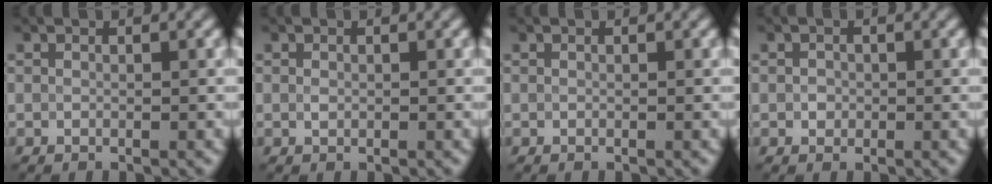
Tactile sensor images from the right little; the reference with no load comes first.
{"total": 0.5, "force": [0.0, 0.4, 0.3], "torque": [-0.006, -0.002, 0.001]}
{"total": 0.0}
{"total": 0.9, "force": [0.0, 0.9, 0.3], "torque": [-0.002, -0.002, -0.003]}